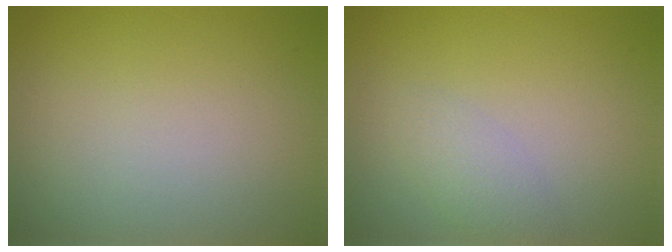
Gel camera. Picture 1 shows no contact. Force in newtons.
{"total": 1.8, "press": 1.8, "slide": 0.1}